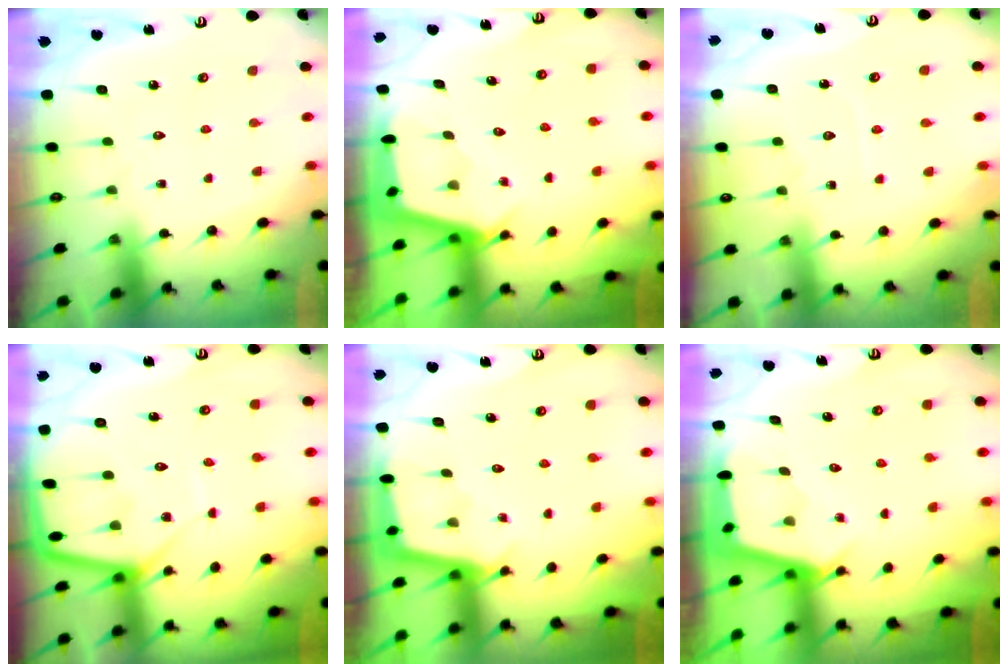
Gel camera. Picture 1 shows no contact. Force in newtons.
{"total": 2.9, "press": 2.9, "slide": 0.3}
{"total": 3.6, "press": 3.6, "slide": 0.4}
{"total": 6.5, "press": 6.4, "slide": 0.6}
{"total": 2.7, "press": 2.7, "slide": 0.3}
{"total": 2.9, "press": 2.9, "slide": 0.3}